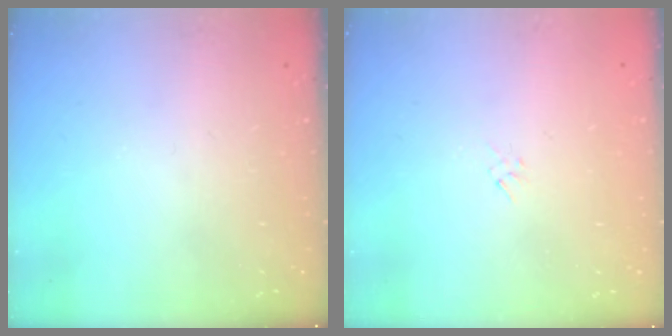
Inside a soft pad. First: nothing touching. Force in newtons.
{"total": 1.8, "press": 1.8, "slide": 0.5}